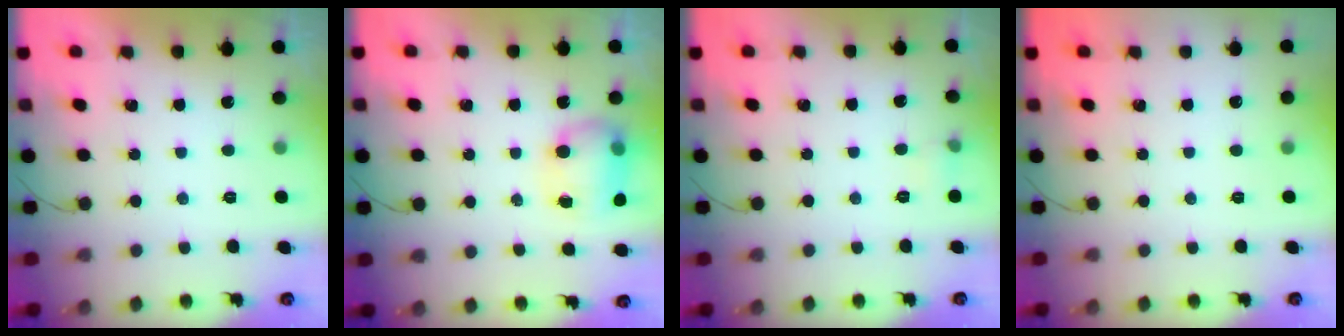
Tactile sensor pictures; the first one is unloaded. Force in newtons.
{"total": 11.2, "press": 9.3, "slide": 6.2}
{"total": 7.6, "press": 3.7, "slide": 6.6}
{"total": 0.0}